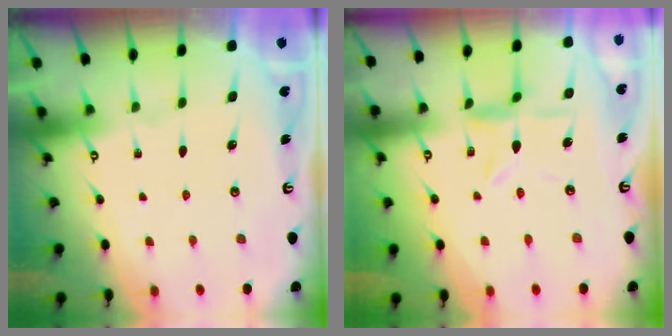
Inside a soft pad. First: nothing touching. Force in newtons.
{"total": 4.3, "press": 4.3, "slide": 0.4}